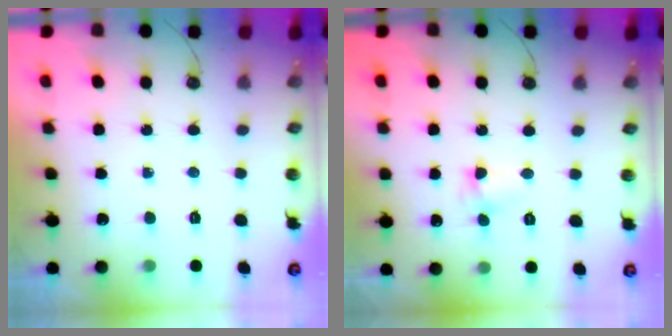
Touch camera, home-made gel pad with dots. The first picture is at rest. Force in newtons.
{"total": 2.6, "press": 2.5, "slide": 0.6}